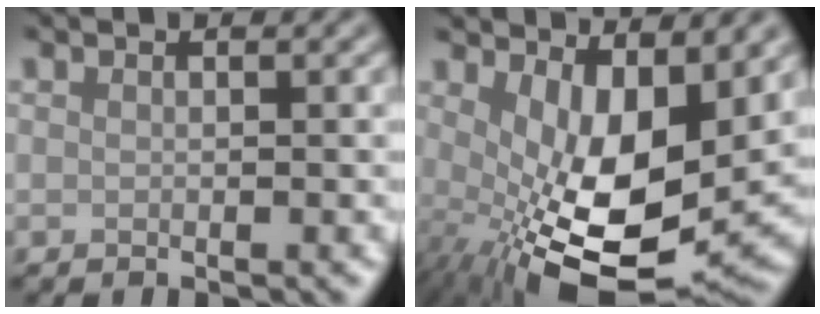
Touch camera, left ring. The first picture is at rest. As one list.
[{"total": 11.0, "force": [-0.7, 5.3, 9.6], "torque": [-0.175, -0.034, 0.006]}]